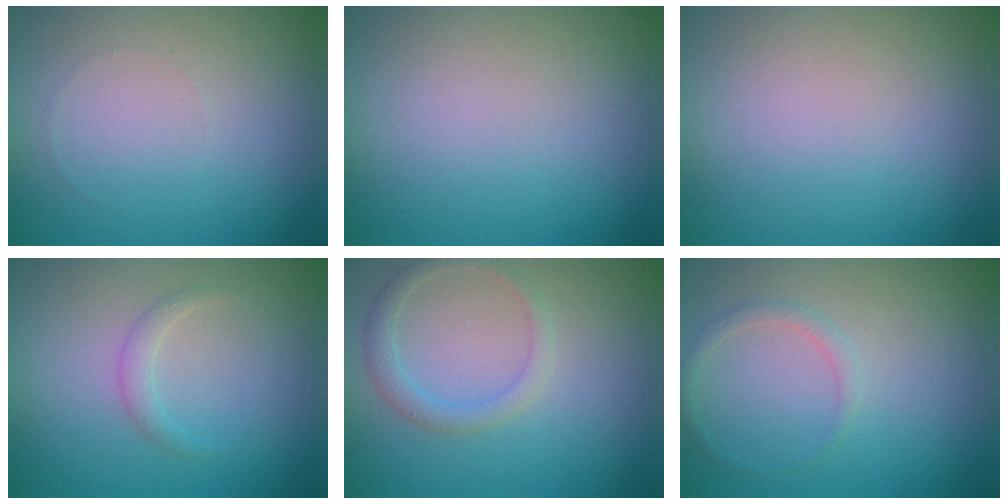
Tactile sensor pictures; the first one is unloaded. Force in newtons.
{"total": 0.0}
{"total": 0.0}
{"total": 1.1, "press": 1.1, "slide": 0.1}
{"total": 1.8, "press": 1.8, "slide": 0.1}
{"total": 0.9, "press": 0.9, "slide": 0.1}